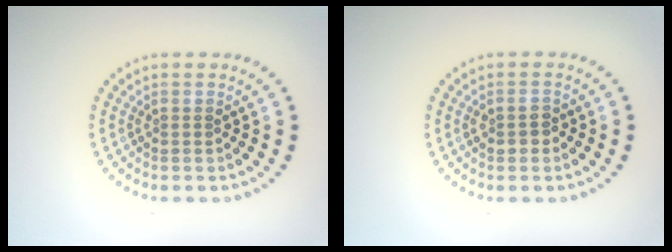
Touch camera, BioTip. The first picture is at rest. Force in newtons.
{"total": 1.4, "press": 1.4, "slide": 0.2}